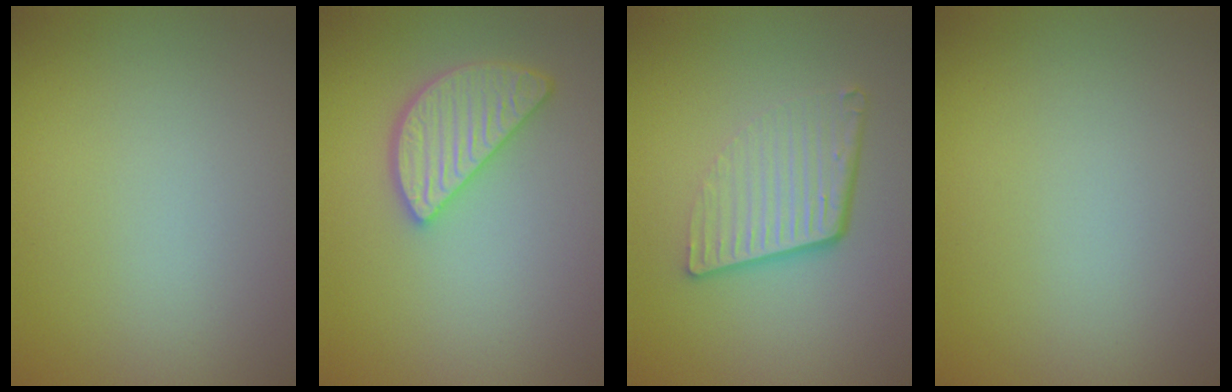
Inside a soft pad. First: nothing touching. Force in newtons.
{"total": 3.9, "press": 3.7, "slide": 1.4}
{"total": 4.4, "press": 2.8, "slide": 3.4}
{"total": 0.0}